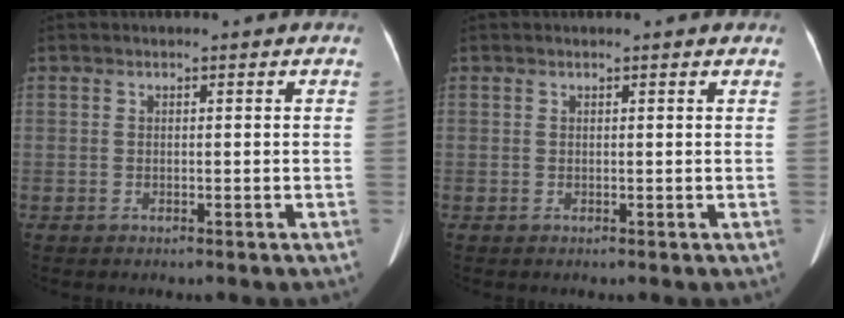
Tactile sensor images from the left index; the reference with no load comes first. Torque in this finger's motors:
{"motor_torque": [-0.44, -0.30, -0.05, -0.01]}